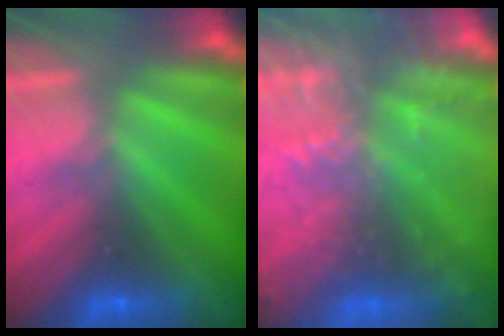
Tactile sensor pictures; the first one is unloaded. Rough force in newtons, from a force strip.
{"total": 6.1}